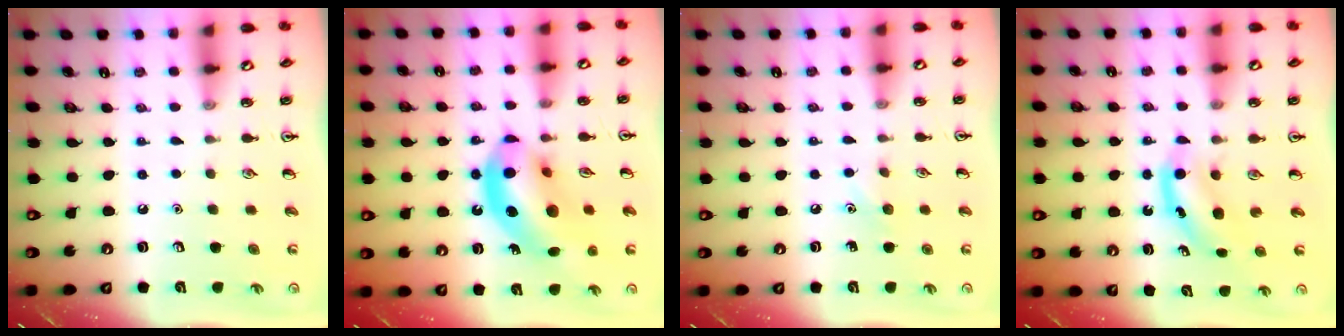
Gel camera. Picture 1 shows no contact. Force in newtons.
{"total": 15.2, "press": 14.6, "slide": 4.2}
{"total": 5.2, "press": 4.9, "slide": 1.7}
{"total": 4.2, "press": 4.1, "slide": 0.8}